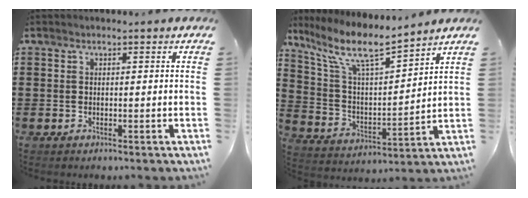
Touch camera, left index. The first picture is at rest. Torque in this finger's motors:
{"motor_torque": [2.14, 0.00, 0.29, 0.19]}